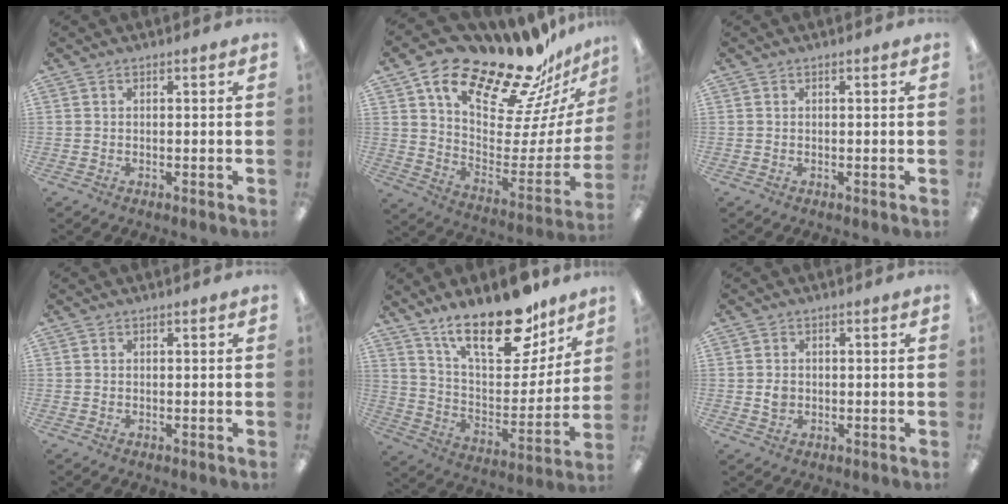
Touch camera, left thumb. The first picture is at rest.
{"total": 23.3, "force": [18.4, 8.2, 11.6], "torque": [-0.173, -0.141, 0.310]}
{"total": 0.0}
{"total": 0.0}
{"total": 23.0, "force": [15.4, 9.7, 14.0], "torque": [-0.219, -0.094, 0.266]}
{"total": 2.4, "force": [0.0, 2.1, 1.3], "torque": [-0.018, 0.002, -0.003]}